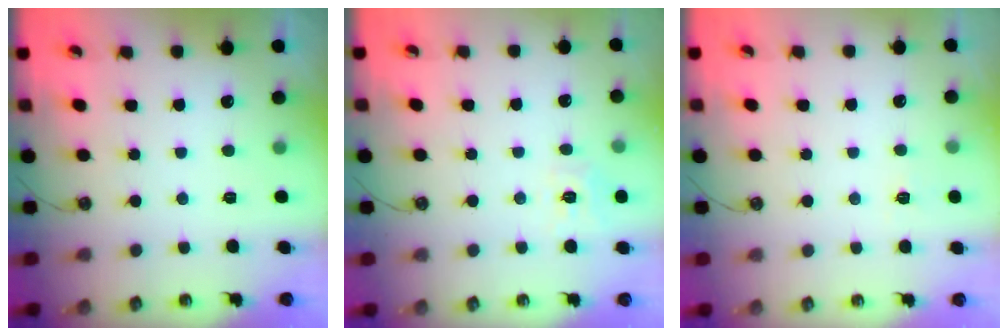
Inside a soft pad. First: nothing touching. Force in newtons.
{"total": 8.3, "press": 8.2, "slide": 1.0}
{"total": 2.7, "press": 2.7, "slide": 0.3}